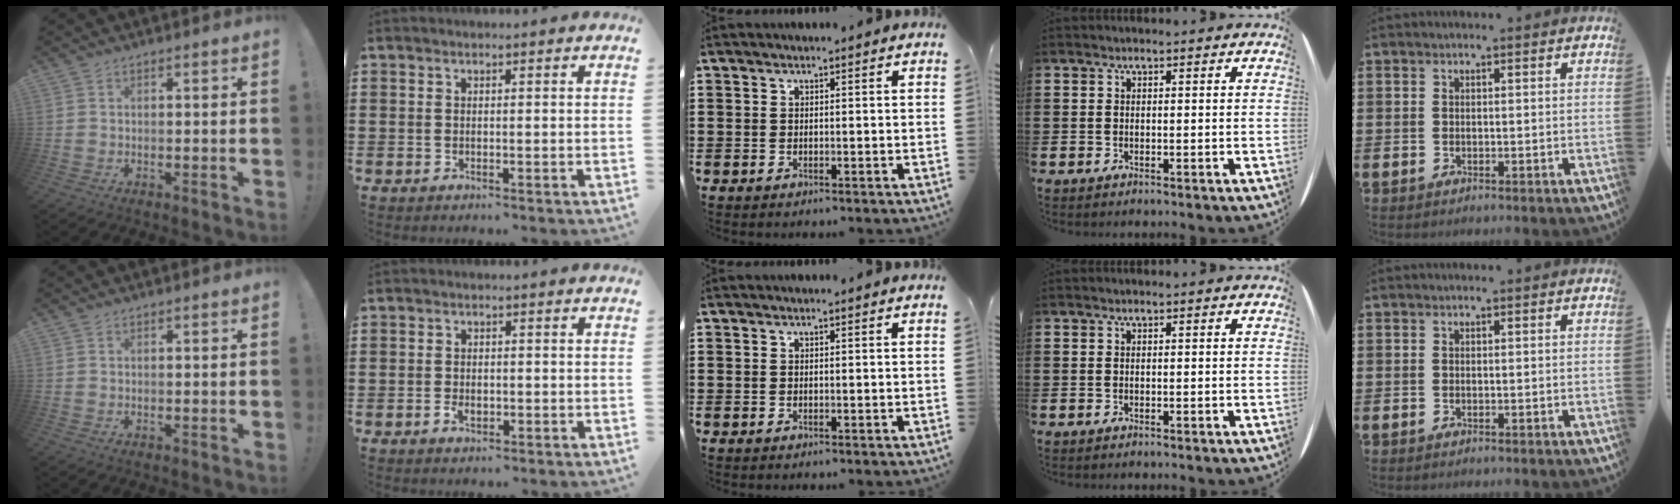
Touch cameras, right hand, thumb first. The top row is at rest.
{"index": {"total": 1.7, "force": [-0.6, 1.0, 1.2], "torque": [-0.022, 0.001, -0.011]}}